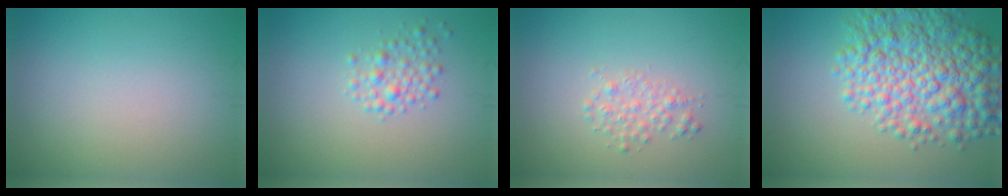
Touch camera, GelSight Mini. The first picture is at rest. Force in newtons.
{"total": 1.9, "press": 1.9, "slide": 0.1}
{"total": 1.6, "press": 1.6, "slide": 0.1}
{"total": 8.7, "press": 8.7, "slide": 0.3}